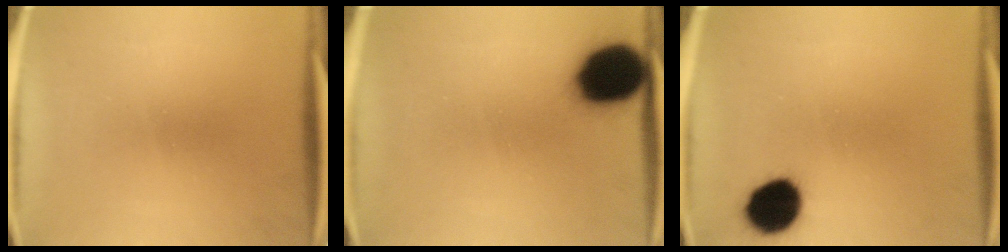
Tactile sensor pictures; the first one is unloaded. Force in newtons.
{"total": 14.7}
{"total": 10.7}